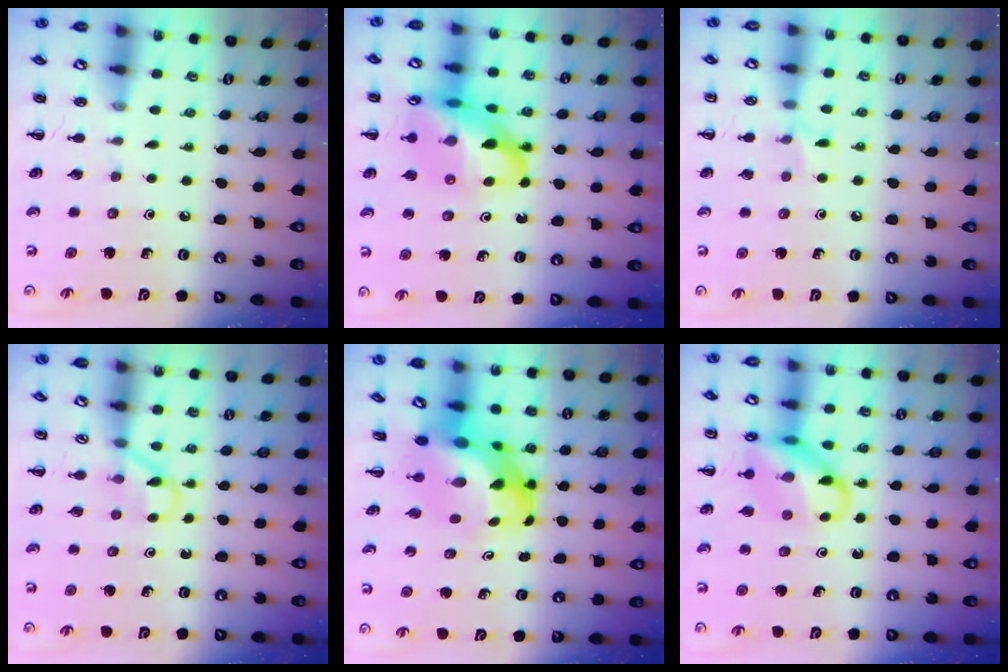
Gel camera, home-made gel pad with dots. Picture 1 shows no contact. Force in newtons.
{"total": 20.5, "press": 20.0, "slide": 4.3}
{"total": 5.8, "press": 5.5, "slide": 1.9}
{"total": 2.6, "press": 2.4, "slide": 0.9}
{"total": 6.9, "press": 6.7, "slide": 1.8}
{"total": 13.8, "press": 13.7, "slide": 1.8}